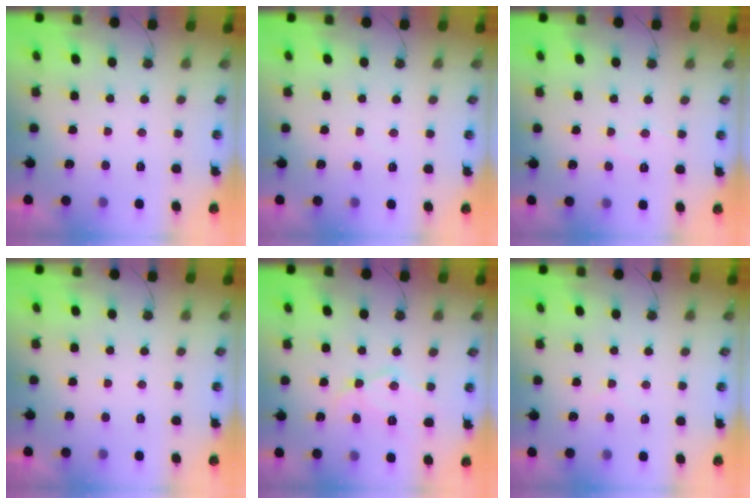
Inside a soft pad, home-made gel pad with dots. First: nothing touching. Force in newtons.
{"total": 2.9, "press": 2.9, "slide": 0.5}
{"total": 5.3, "press": 5.2, "slide": 0.7}
{"total": 0.0}
{"total": 11.6, "press": 11.6, "slide": 0.6}
{"total": 4.8, "press": 4.7, "slide": 0.6}